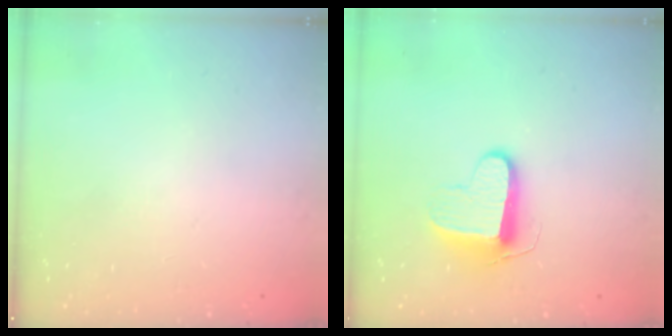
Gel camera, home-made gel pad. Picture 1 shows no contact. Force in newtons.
{"total": 9.2, "press": 9.2, "slide": 0.3}